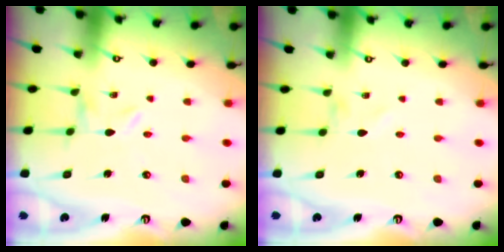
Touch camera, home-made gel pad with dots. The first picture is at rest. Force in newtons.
{"total": 0.9, "press": 0.9, "slide": 0.1}